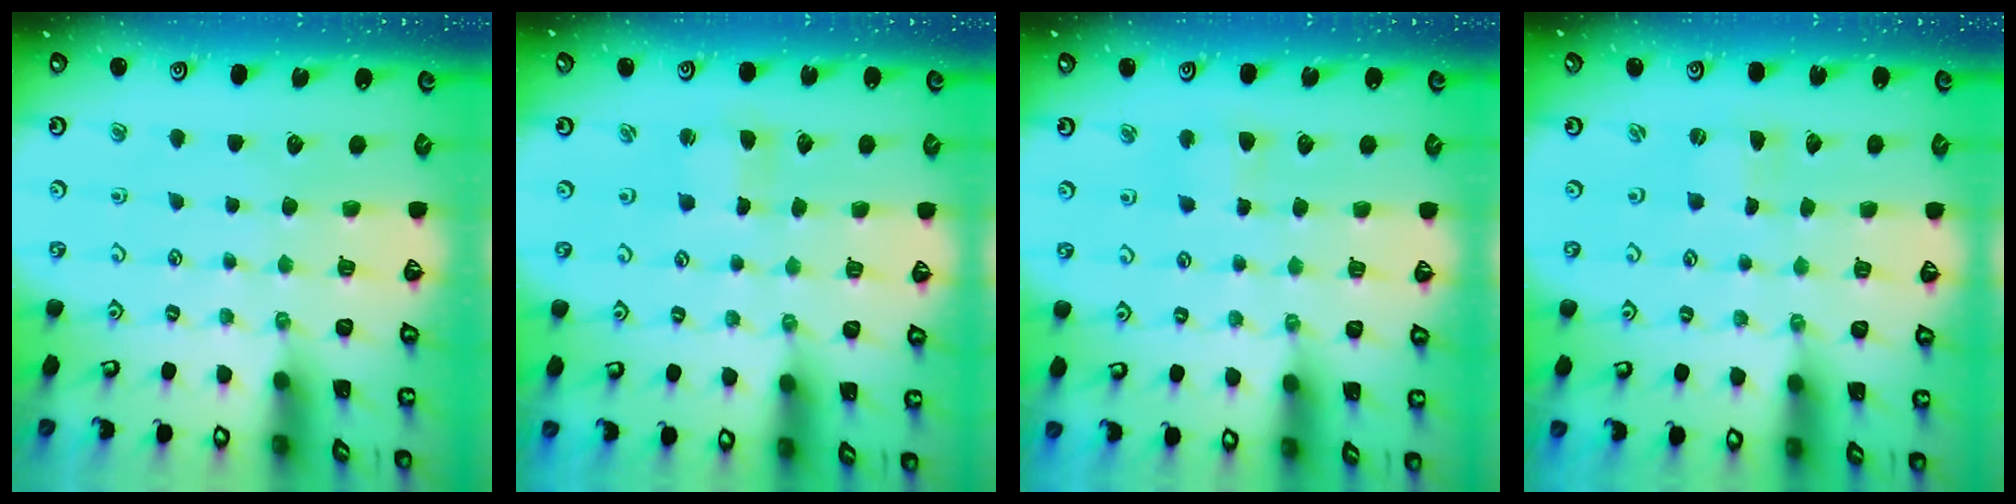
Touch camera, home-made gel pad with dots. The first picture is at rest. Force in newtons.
{"total": 1.4, "press": 1.4, "slide": 0.2}
{"total": 2.9, "press": 2.9, "slide": 0.5}
{"total": 0.0}